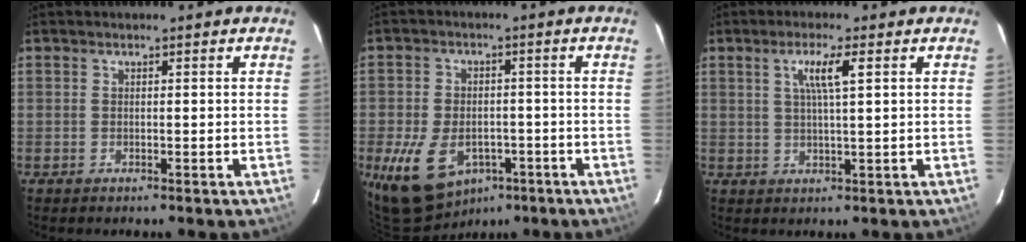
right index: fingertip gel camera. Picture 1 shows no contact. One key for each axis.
{"total": 13.0, "fx": -6.3, "fy": 8.4, "fz": 7.6, "tx": -0.172, "ty": -0.017, "tz": -0.092}
{"total": 4.8, "fx": 1.7, "fy": 0.1, "fz": 4.4, "tx": -0.083, "ty": 0.002, "tz": 0.031}